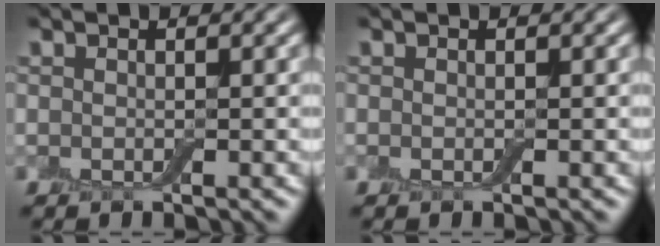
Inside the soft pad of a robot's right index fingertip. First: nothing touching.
{"total": 0.0}